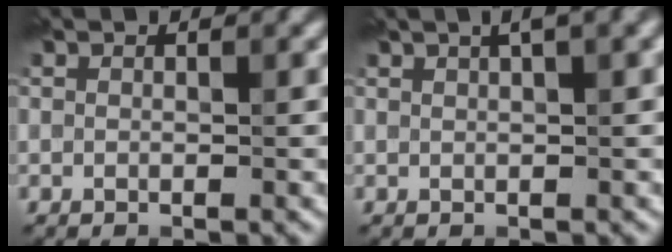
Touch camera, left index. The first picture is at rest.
{"total": 2.0, "force": [1.2, 0.2, 1.6], "torque": [-0.024, 0.007, 0.019]}